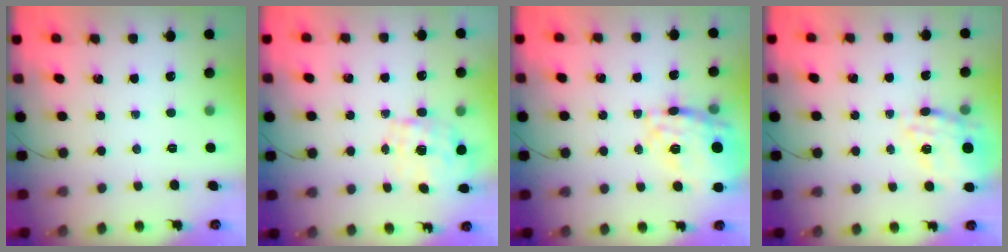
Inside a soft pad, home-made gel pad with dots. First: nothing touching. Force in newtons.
{"total": 1.6, "press": 1.5, "slide": 0.6}
{"total": 25.3, "press": 25.1, "slide": 3.0}
{"total": 16.6, "press": 16.2, "slide": 3.6}